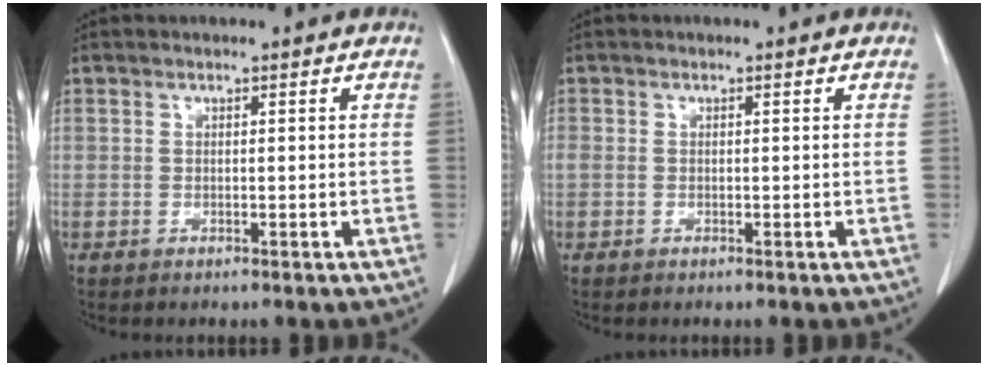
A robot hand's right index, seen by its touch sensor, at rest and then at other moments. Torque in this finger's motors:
{"motor_torque": [0.51, -0.08, 0.38, 0.10]}